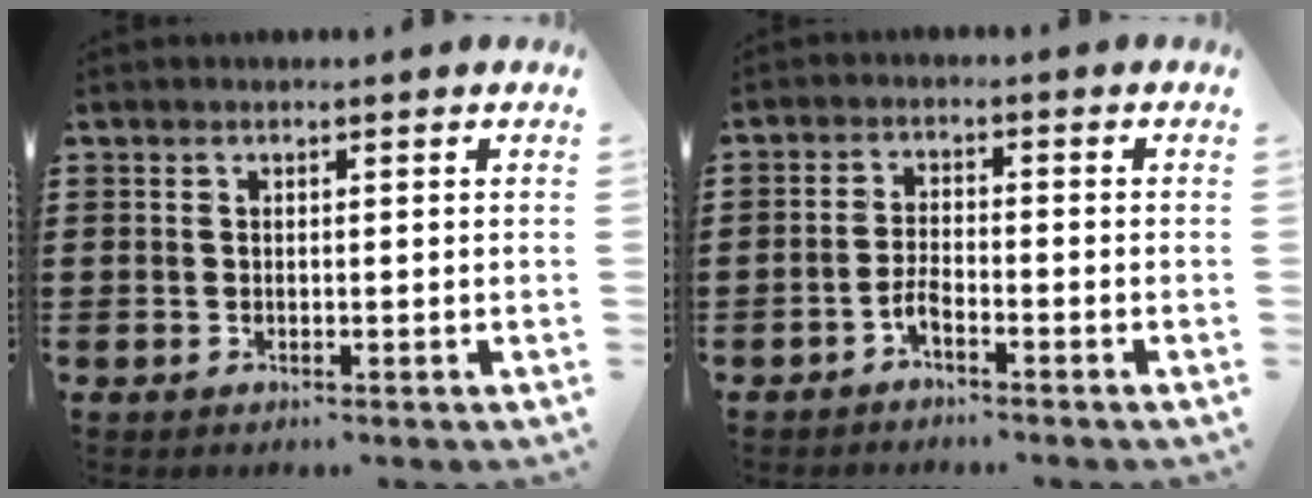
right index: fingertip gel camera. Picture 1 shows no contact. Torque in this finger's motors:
{"motor_torque": [2.14, 0.00, 0.03, -0.08]}